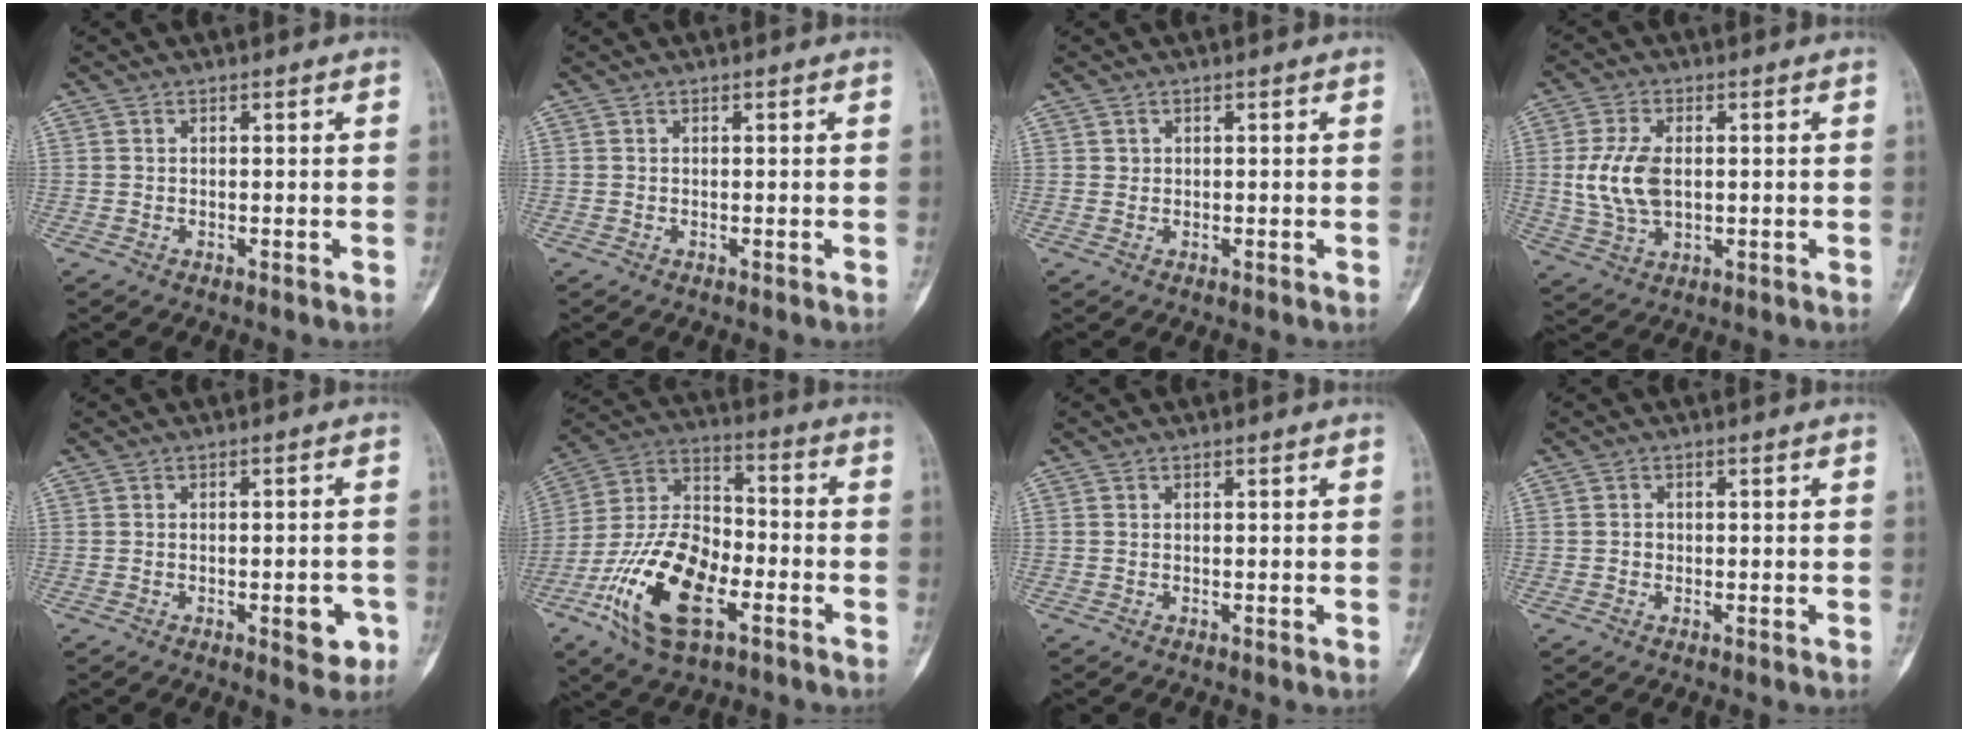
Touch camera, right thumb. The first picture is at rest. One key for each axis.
{"total": 0.0}
{"total": 0.6, "fx": 0.3, "fy": 0.6, "fz": 0.1, "tx": 0.007, "ty": 0.002, "tz": 0.004}
{"total": 9.4, "fx": 0.6, "fy": 5.5, "fz": 7.6, "tx": -0.158, "ty": -0.003, "tz": 0.019}
{"total": 5.3, "fx": -2.0, "fy": 2.2, "fz": 4.3, "tx": -0.039, "ty": 0.009, "tz": -0.020}
{"total": 20.0, "fx": -8.0, "fy": 10.2, "fz": 15.2, "tx": -0.285, "ty": 0.041, "tz": -0.146}
{"total": 0.0}
{"total": 0.8, "fx": -0.2, "fy": 0.8, "fz": 0.3, "tx": 0.005, "ty": 0.004, "tz": -0.003}